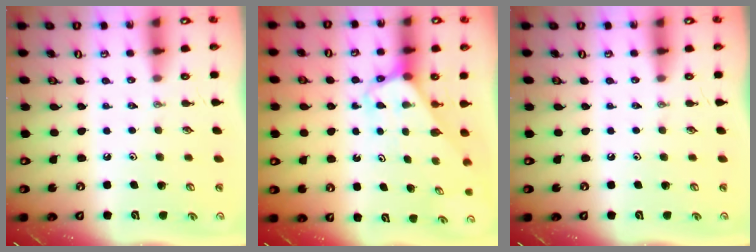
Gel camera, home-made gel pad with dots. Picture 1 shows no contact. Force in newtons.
{"total": 3.0, "press": 3.0, "slide": 0.2}
{"total": 0.0}